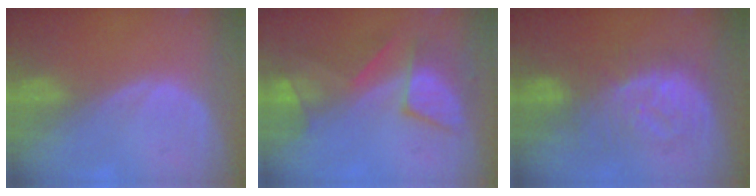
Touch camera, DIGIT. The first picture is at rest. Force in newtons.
{"total": 7.6, "press": 7.5, "slide": 1.1}
{"total": 8.5, "press": 8.5, "slide": 0.2}